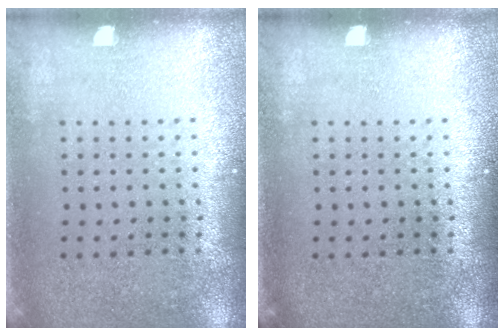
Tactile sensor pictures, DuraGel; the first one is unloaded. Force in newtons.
{"total": 0.0}